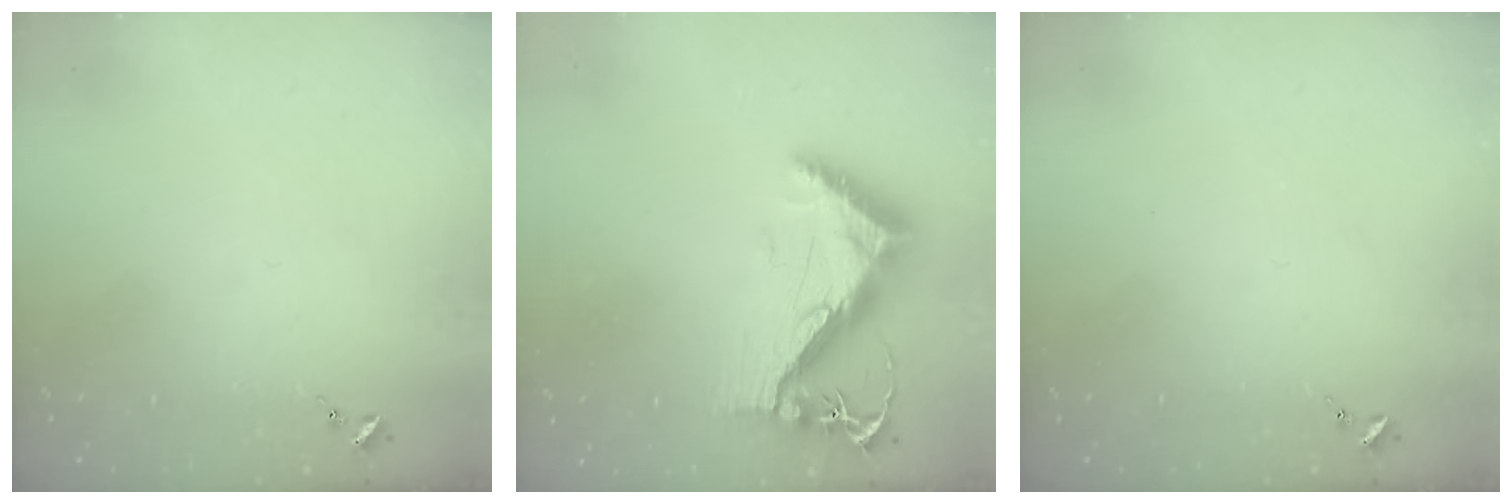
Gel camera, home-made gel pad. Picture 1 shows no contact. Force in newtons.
{"total": 11.4, "press": 11.3, "slide": 1.2}
{"total": 0.0}